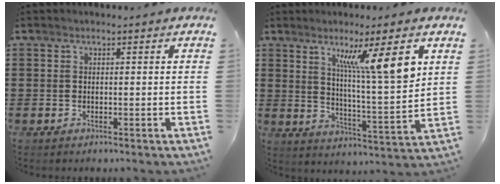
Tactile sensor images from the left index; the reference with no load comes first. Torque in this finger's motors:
{"motor_torque": [2.14, 0.00, 0.92, 0.21]}